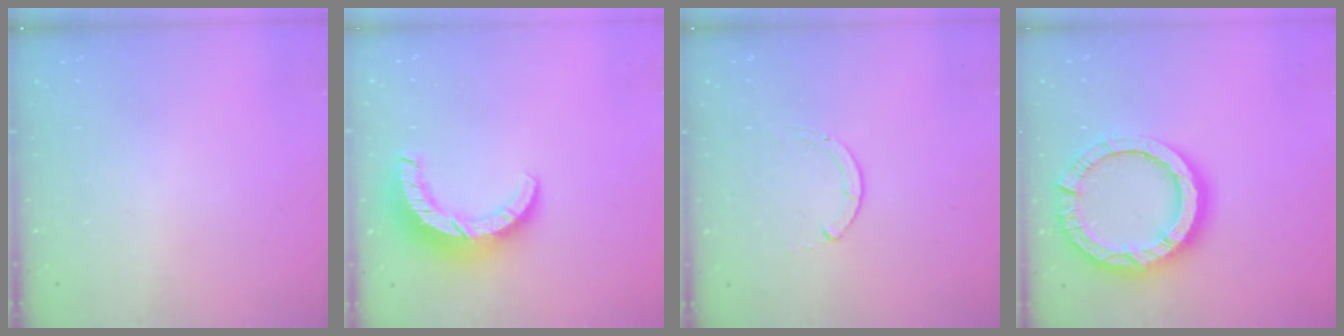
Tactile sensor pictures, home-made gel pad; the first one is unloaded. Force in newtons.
{"total": 12.8, "press": 12.8, "slide": 0.7}
{"total": 0.0}
{"total": 15.9, "press": 15.8, "slide": 1.6}